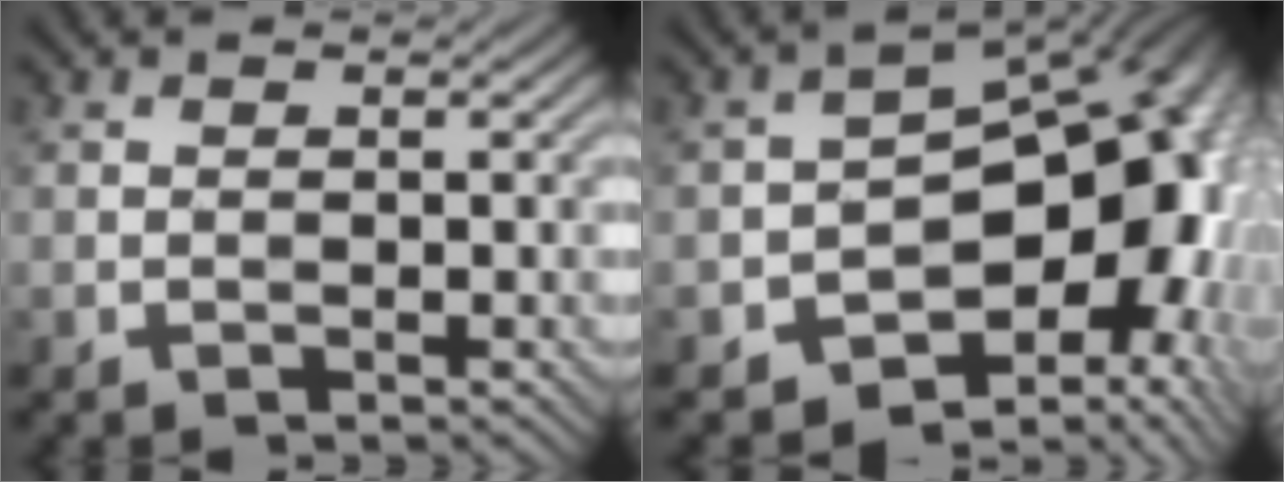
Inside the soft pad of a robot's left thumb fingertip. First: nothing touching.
{"total": 17.8, "force": [-4.7, 11.1, 13.0], "torque": [-0.140, -0.031, -0.047]}